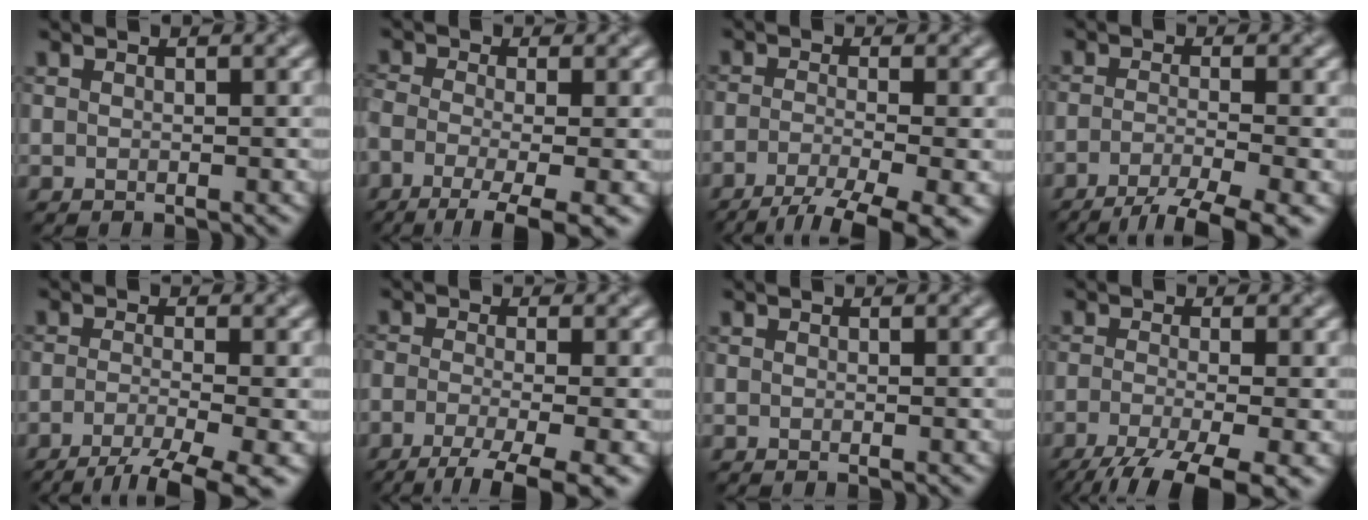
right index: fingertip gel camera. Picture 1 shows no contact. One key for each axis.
{"total": 5.9, "fx": -3.3, "fy": 1.6, "fz": 4.7, "tx": -0.085, "ty": -0.008, "tz": -0.064}
{"total": 7.3, "fx": -4.7, "fy": 1.6, "fz": 5.3, "tx": -0.083, "ty": -0.013, "tz": -0.085}
{"total": 6.0, "fx": -3.9, "fy": 1.1, "fz": 4.4, "tx": -0.064, "ty": -0.004, "tz": -0.074}
{"total": 6.7, "fx": -4.3, "fy": 1.3, "fz": 5.1, "tx": -0.076, "ty": -0.012, "tz": -0.078}
{"total": 6.4, "fx": -4.0, "fy": 1.5, "fz": 4.8, "tx": -0.078, "ty": -0.010, "tz": -0.075}
{"total": 0.0}
{"total": 9.3, "fx": -5.7, "fy": 2.7, "fz": 6.9, "tx": -0.114, "ty": -0.031, "tz": -0.092}